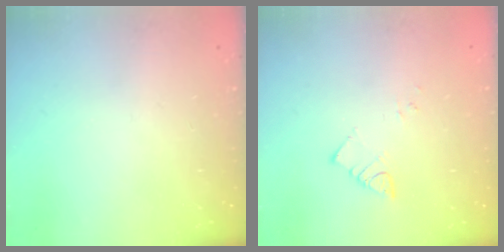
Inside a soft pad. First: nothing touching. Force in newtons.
{"total": 3.2, "press": 3.2, "slide": 0.2}